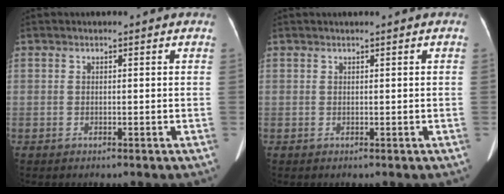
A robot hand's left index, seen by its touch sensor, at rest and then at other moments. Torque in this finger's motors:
{"motor_torque": [0.16, 0.04, 0.04, 0.02]}